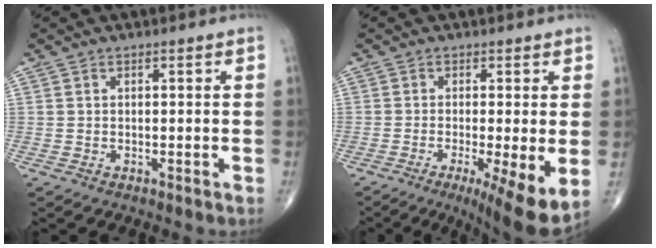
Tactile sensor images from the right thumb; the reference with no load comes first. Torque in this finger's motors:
{"motor_torque": [-0.08, 0.27, -0.19, -0.24, 0.01]}